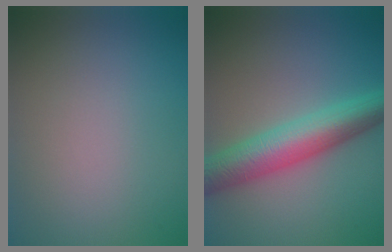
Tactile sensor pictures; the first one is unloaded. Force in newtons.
{"total": 7.2, "press": 7.2, "slide": 0.1}